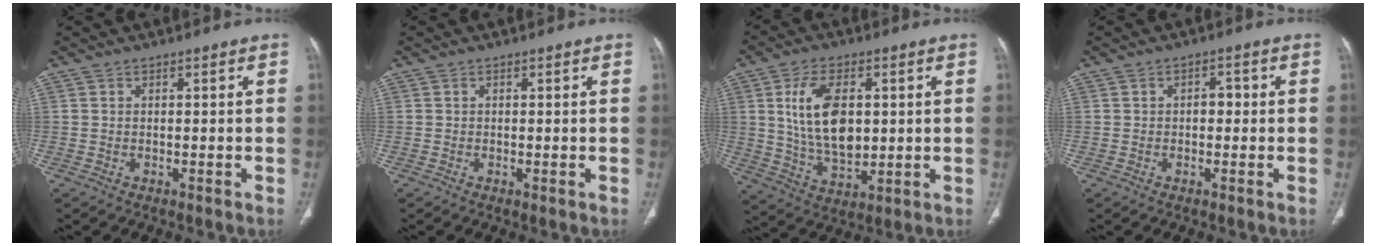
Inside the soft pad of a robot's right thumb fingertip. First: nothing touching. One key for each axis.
{"total": 0.0}
{"total": 13.4, "fx": 2.4, "fy": 7.7, "fz": 10.7, "tx": -0.181, "ty": -0.014, "tz": 0.052}
{"total": 2.3, "fx": 0.0, "fy": 1.5, "fz": 1.7, "tx": -0.014, "ty": 0.006, "tz": -0.005}